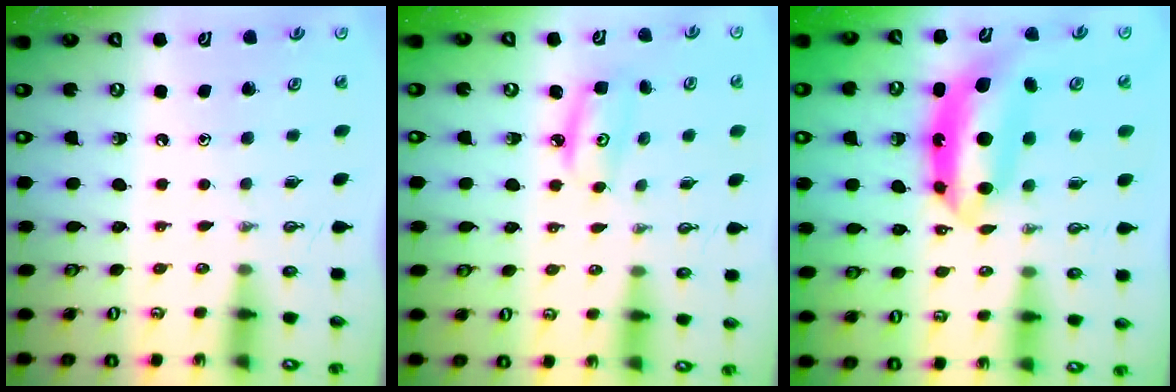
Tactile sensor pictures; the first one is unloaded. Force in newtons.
{"total": 4.2, "press": 4.2, "slide": 0.3}
{"total": 9.9, "press": 9.8, "slide": 1.3}